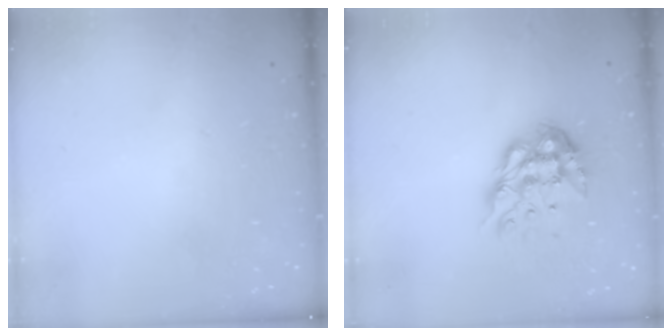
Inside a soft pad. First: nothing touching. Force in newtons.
{"total": 11.4, "press": 11.3, "slide": 1.1}